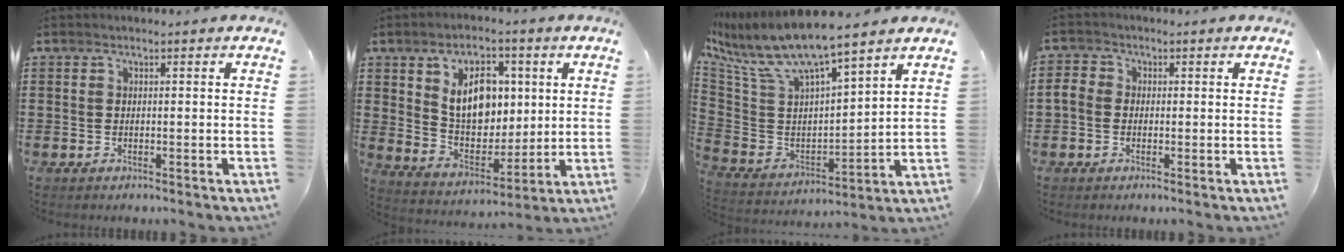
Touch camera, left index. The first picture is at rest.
{"total": 10.1, "force": [3.3, 7.0, 6.6], "torque": [-0.121, 0.006, 0.055]}
{"total": 9.5, "force": [7.4, 2.0, 5.7], "torque": [-0.149, -0.055, 0.126]}
{"total": 2.2, "force": [-0.6, 1.9, 1.0], "torque": [-0.037, 0.002, -0.019]}